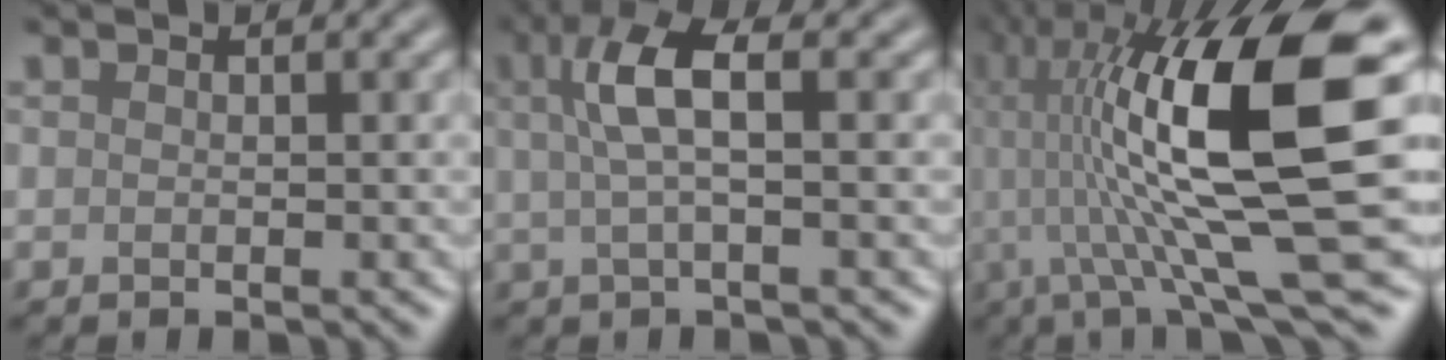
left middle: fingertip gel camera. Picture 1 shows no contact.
{"total": 4.4, "force": [1.0, 1.2, 4.1], "torque": [-0.081, 0.008, 0.018]}
{"total": 16.1, "force": [2.4, 3.6, 15.5], "torque": [-0.271, 0.010, 0.044]}